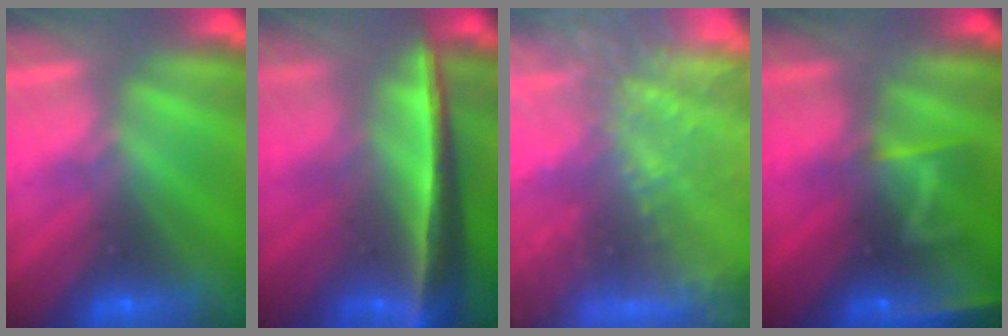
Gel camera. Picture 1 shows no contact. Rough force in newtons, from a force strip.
{"total": 7.1}
{"total": 9.7}
{"total": 7.8}